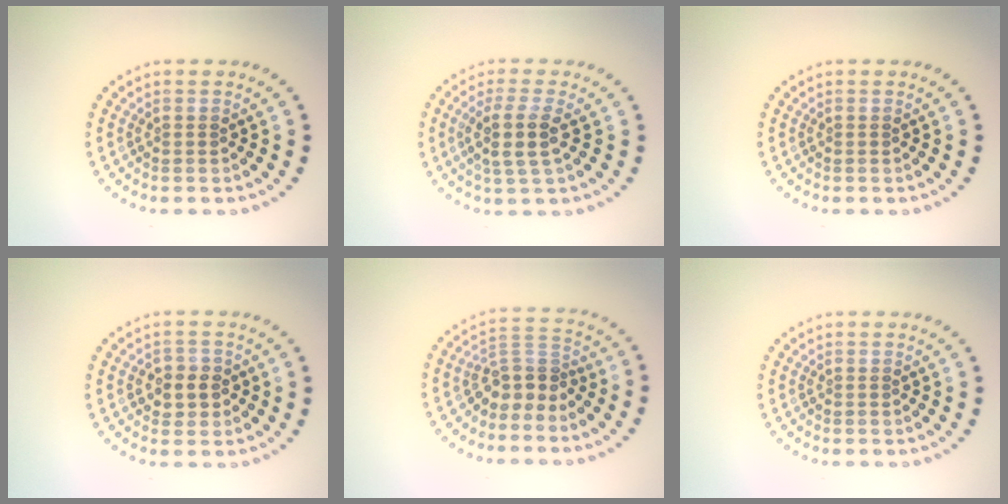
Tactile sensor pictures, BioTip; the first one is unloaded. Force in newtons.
{"total": 3.0, "press": 2.5, "slide": 1.6}
{"total": 0.0}
{"total": 2.3, "press": 2.3, "slide": 0.6}
{"total": 3.2, "press": 2.5, "slide": 2.0}
{"total": 0.0}